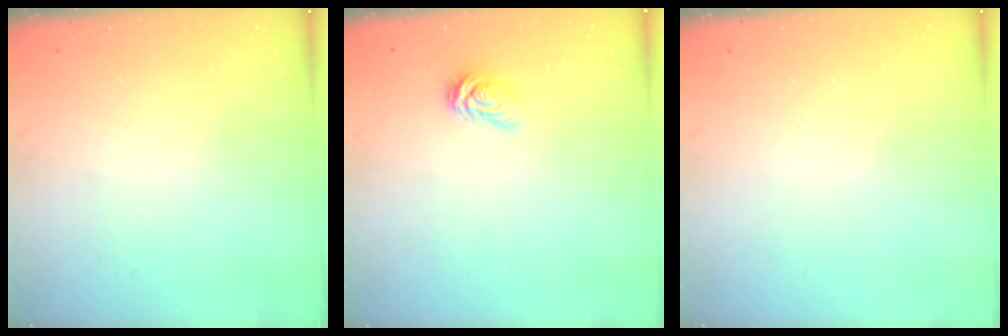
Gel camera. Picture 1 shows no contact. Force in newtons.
{"total": 4.2, "press": 4.1, "slide": 0.4}
{"total": 0.0}